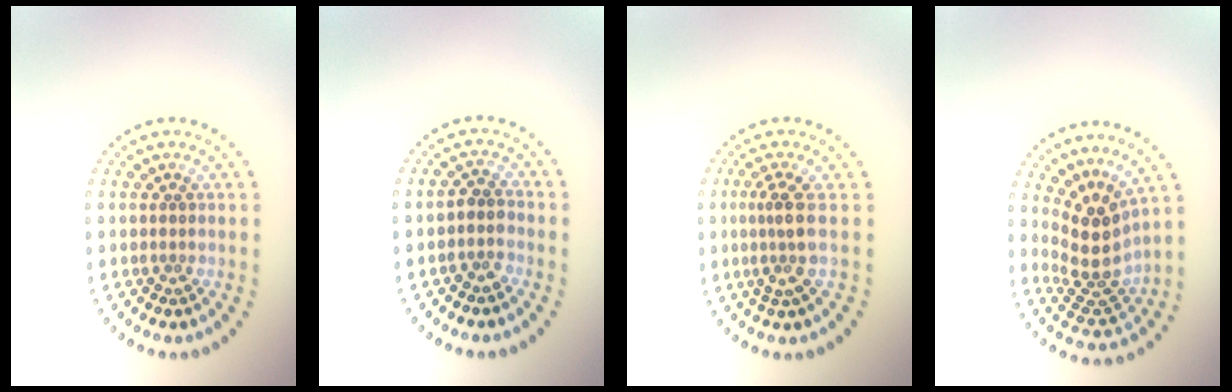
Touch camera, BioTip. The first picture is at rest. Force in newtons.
{"total": 1.8, "press": 1.5, "slide": 1.0}
{"total": 2.7, "press": 2.0, "slide": 1.8}
{"total": 4.2, "press": 3.0, "slide": 2.9}